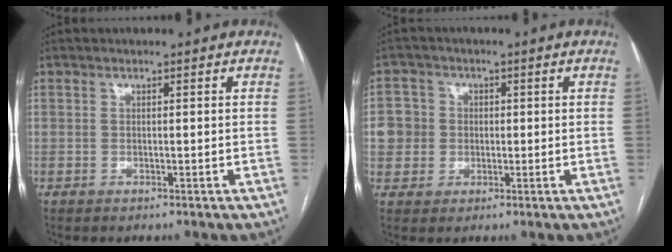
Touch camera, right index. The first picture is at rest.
{"total": 5.5, "force": [0.1, 5.5, 1.0], "torque": [-0.021, 0.017, 0.004]}